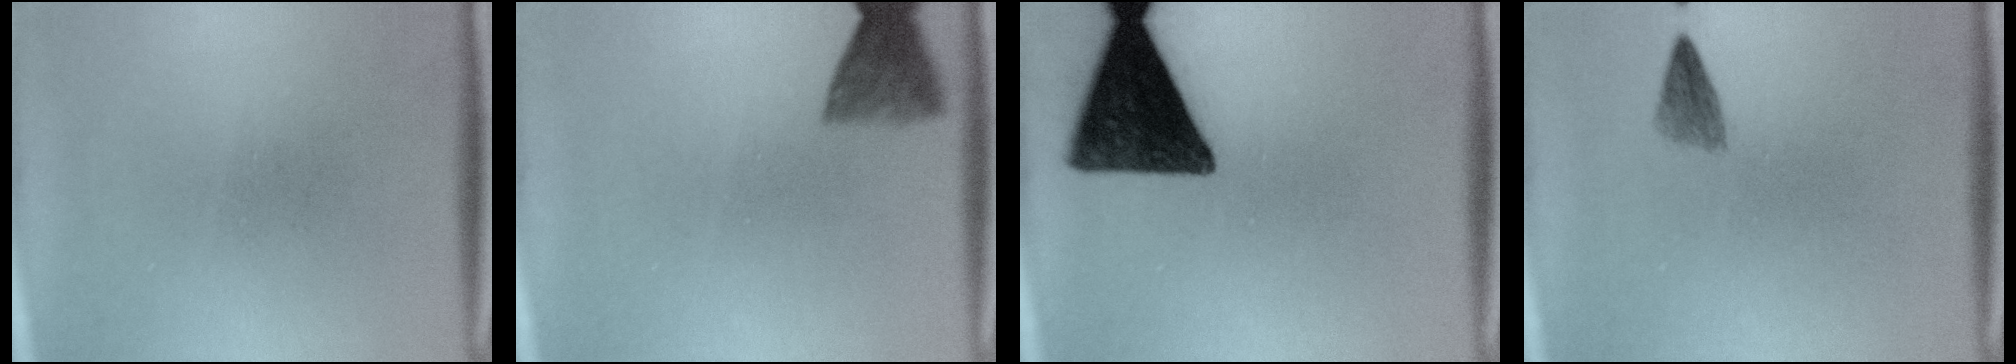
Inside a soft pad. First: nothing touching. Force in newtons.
{"total": 4.8}
{"total": 15.2}
{"total": 1.7}